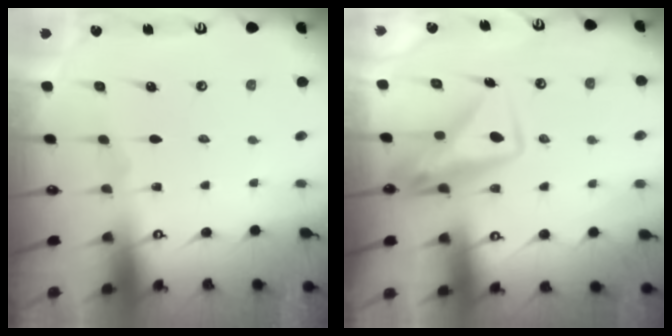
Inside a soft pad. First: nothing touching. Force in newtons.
{"total": 10.2, "press": 10.2, "slide": 0.8}